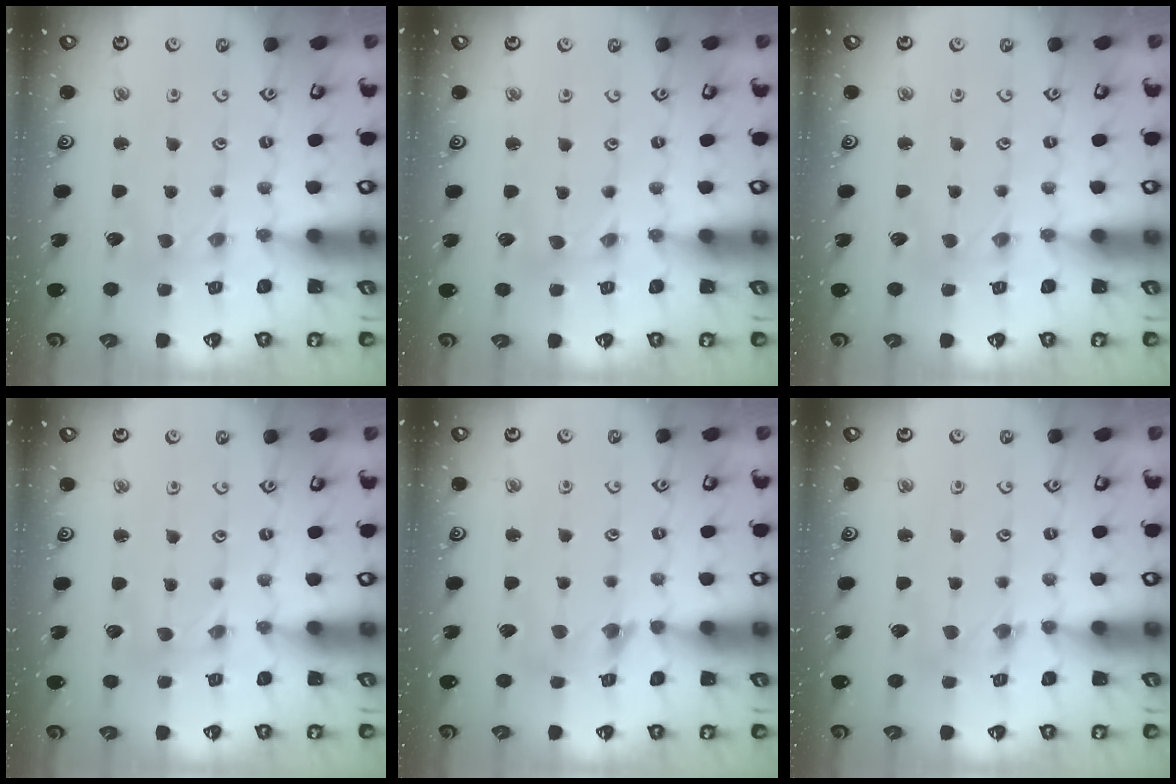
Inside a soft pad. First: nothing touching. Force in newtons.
{"total": 0.0}
{"total": 0.0}
{"total": 0.0}
{"total": 5.0, "press": 5.0, "slide": 0.4}
{"total": 2.7, "press": 2.7, "slide": 0.4}